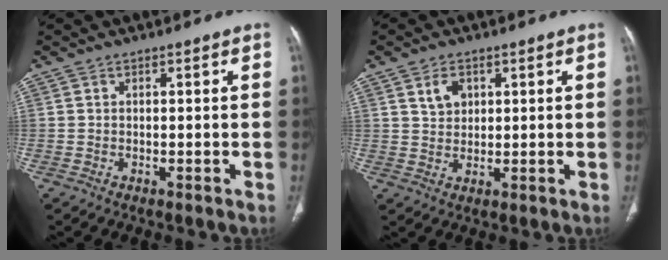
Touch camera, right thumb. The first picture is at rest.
{"total": 4.0, "force": [1.9, 2.8, 2.2], "torque": [-0.026, -0.011, 0.038]}